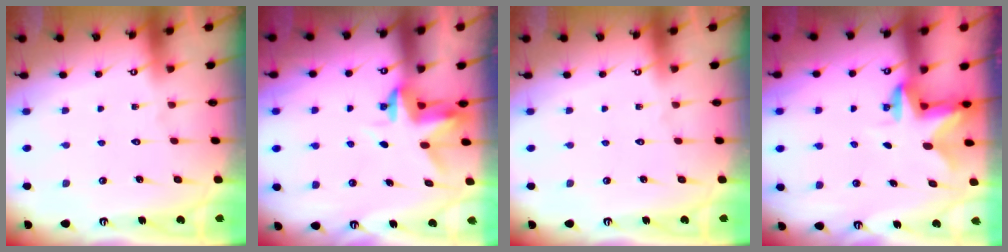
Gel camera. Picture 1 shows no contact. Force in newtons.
{"total": 3.4, "press": 3.4, "slide": 0.3}
{"total": 0.0}
{"total": 2.4, "press": 2.3, "slide": 0.4}